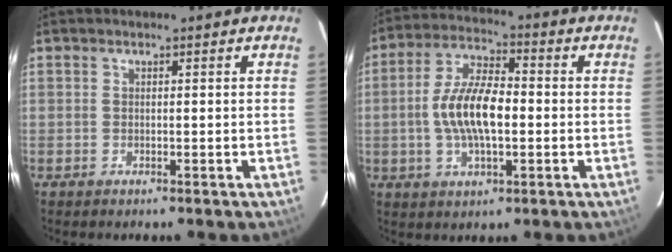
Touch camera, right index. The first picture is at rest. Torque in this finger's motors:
{"motor_torque": [0.77, -0.50, 0.45, 0.16]}